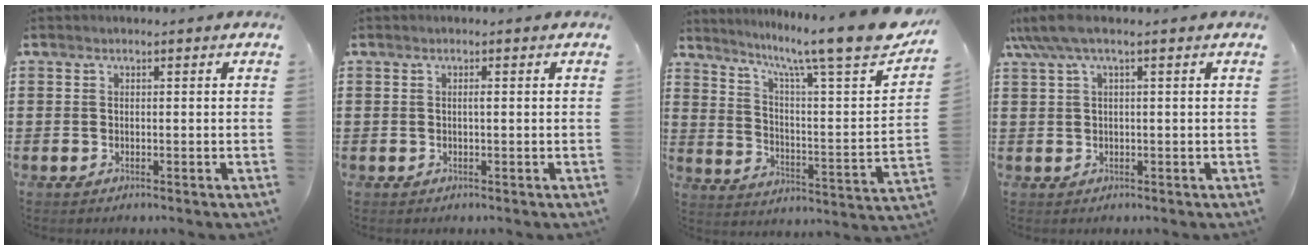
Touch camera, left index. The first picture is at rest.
{"total": 0.7, "force": [0.0, 0.0, 0.7], "torque": [-0.012, -0.003, 0.000]}
{"total": 11.4, "force": [9.0, 0.2, 6.9], "torque": [-0.133, -0.074, 0.136]}
{"total": 3.4, "force": [1.0, 0.7, 3.2], "torque": [-0.076, -0.003, 0.013]}